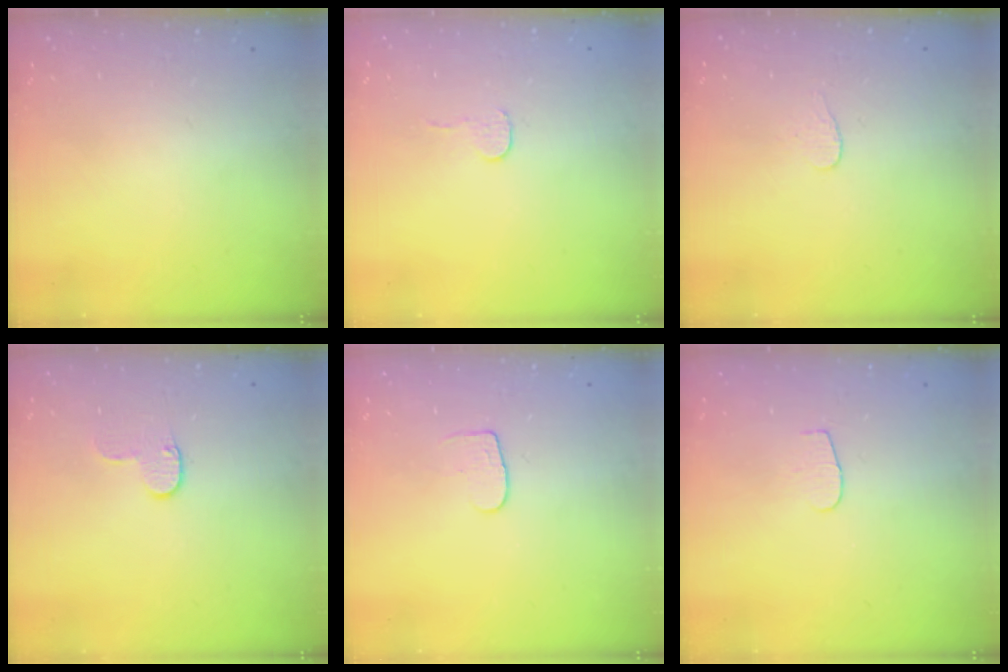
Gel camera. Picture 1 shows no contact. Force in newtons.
{"total": 3.4, "press": 3.4, "slide": 0.3}
{"total": 2.7, "press": 2.7, "slide": 0.3}
{"total": 5.1, "press": 5.1, "slide": 0.5}
{"total": 4.3, "press": 4.3, "slide": 0.5}
{"total": 3.2, "press": 3.2, "slide": 0.3}